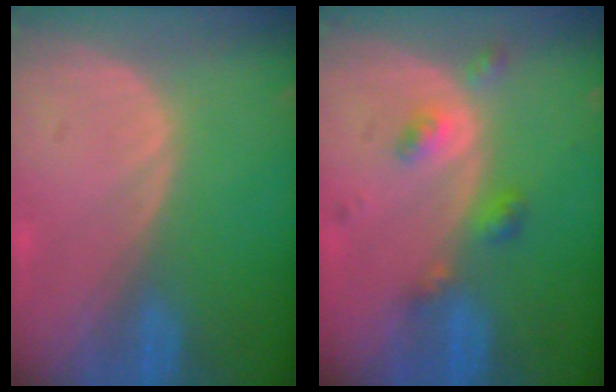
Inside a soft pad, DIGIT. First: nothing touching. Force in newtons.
{"total": 4.4, "press": 4.0, "slide": 2.0}